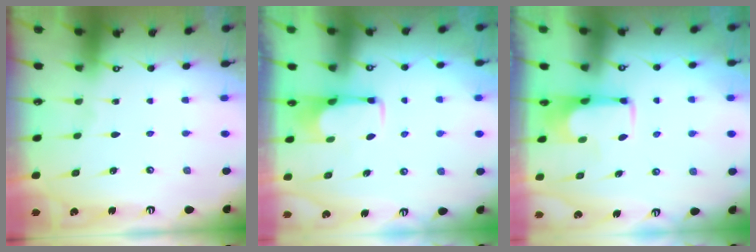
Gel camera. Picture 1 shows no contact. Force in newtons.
{"total": 2.8, "press": 2.8, "slide": 0.5}
{"total": 1.3, "press": 1.2, "slide": 0.5}